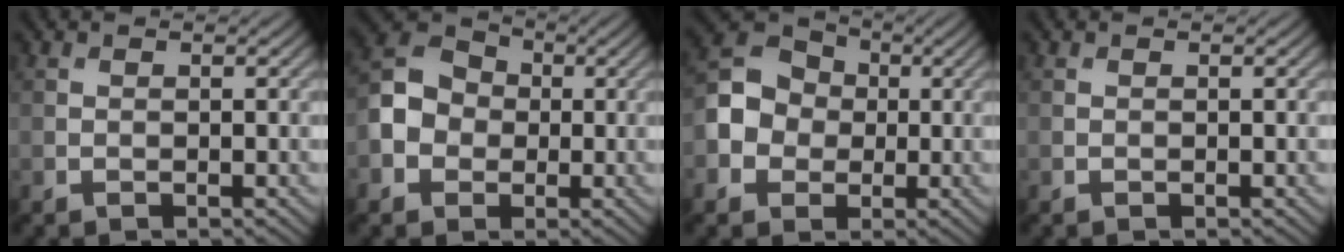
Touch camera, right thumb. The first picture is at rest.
{"total": 6.5, "force": [-1.2, 5.6, 3.1], "torque": [-0.083, 0.001, -0.033]}
{"total": 7.2, "force": [-0.8, 6.3, 3.3], "torque": [-0.076, 0.002, -0.030]}
{"total": 0.0}